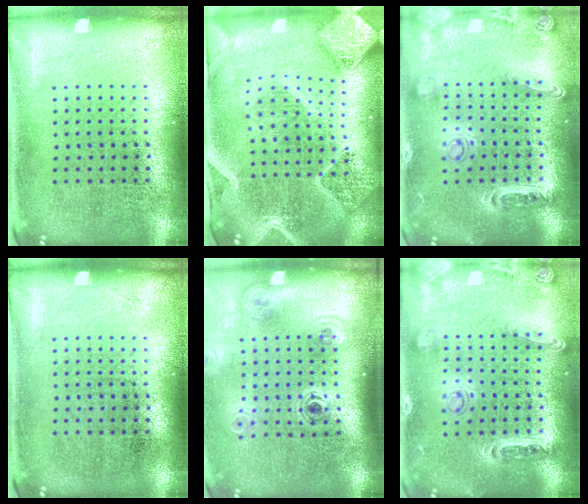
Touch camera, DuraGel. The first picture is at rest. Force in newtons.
{"total": 2.9, "press": 2.6, "slide": 1.4}
{"total": 1.4, "press": 1.3, "slide": 0.4}
{"total": 0.0}
{"total": 1.9, "press": 1.3, "slide": 1.4}
{"total": 1.4, "press": 1.3, "slide": 0.3}